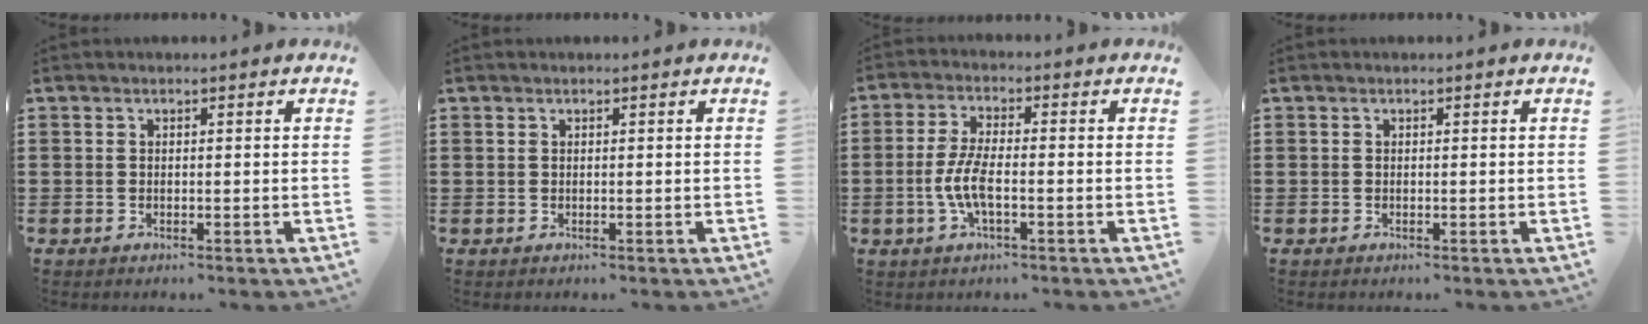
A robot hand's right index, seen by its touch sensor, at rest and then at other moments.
{"total": 0.0}
{"total": 5.6, "force": [-1.5, 1.8, 5.0], "torque": [-0.115, -0.002, -0.036]}
{"total": 0.0}